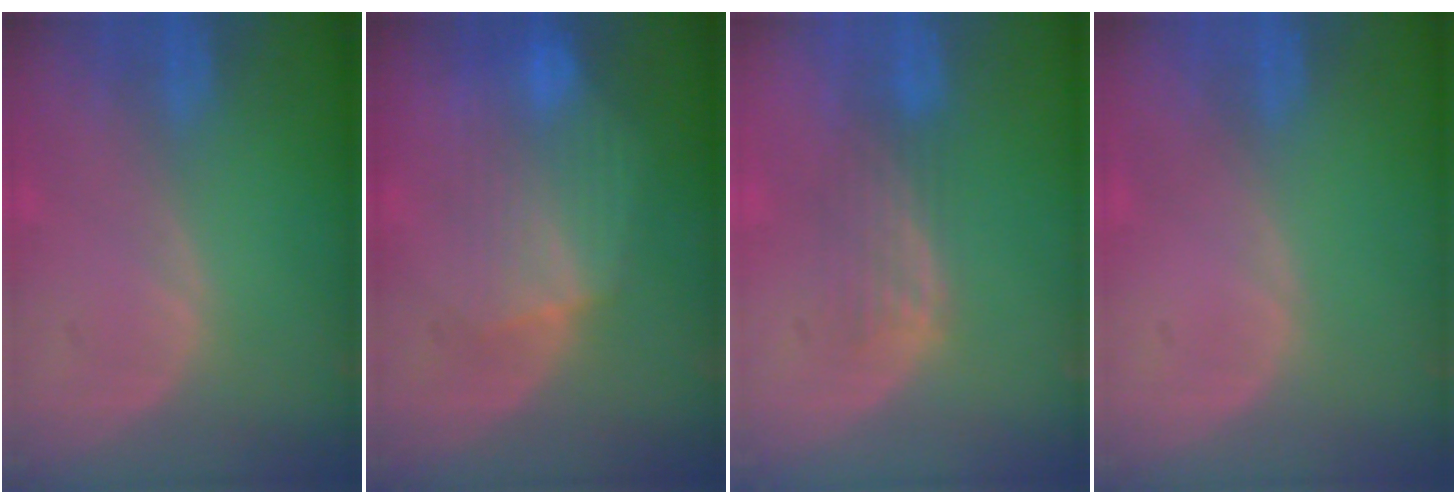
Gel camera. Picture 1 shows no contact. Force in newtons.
{"total": 8.9, "press": 8.0, "slide": 3.9}
{"total": 4.6, "press": 3.8, "slide": 2.6}
{"total": 0.0}